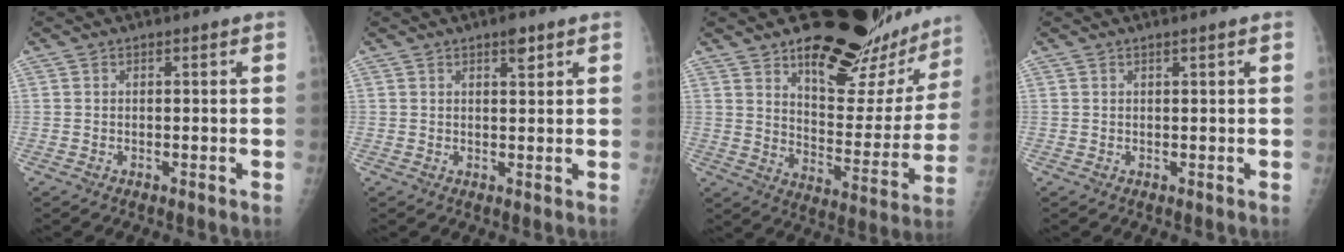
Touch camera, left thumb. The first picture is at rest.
{"total": 2.4, "force": [1.6, 0.8, 1.7], "torque": [-0.017, -0.008, 0.023]}
{"total": 24.4, "force": [17.8, 9.1, 14.0], "torque": [-0.147, -0.113, 0.249]}
{"total": 0.7, "force": [0.4, -0.1, 0.5], "torque": [-0.012, -0.002, 0.010]}